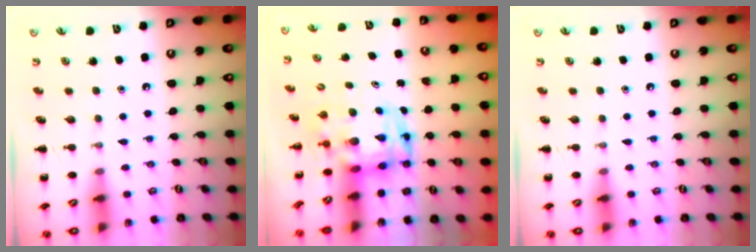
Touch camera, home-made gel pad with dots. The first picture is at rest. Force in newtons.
{"total": 4.5, "press": 4.4, "slide": 1.1}
{"total": 0.0}